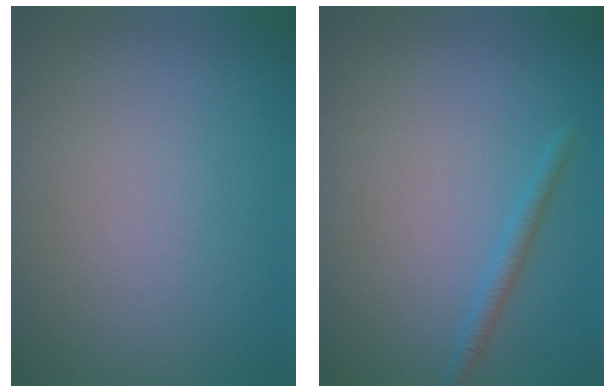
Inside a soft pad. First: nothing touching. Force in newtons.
{"total": 1.4, "press": 1.4, "slide": 0.1}